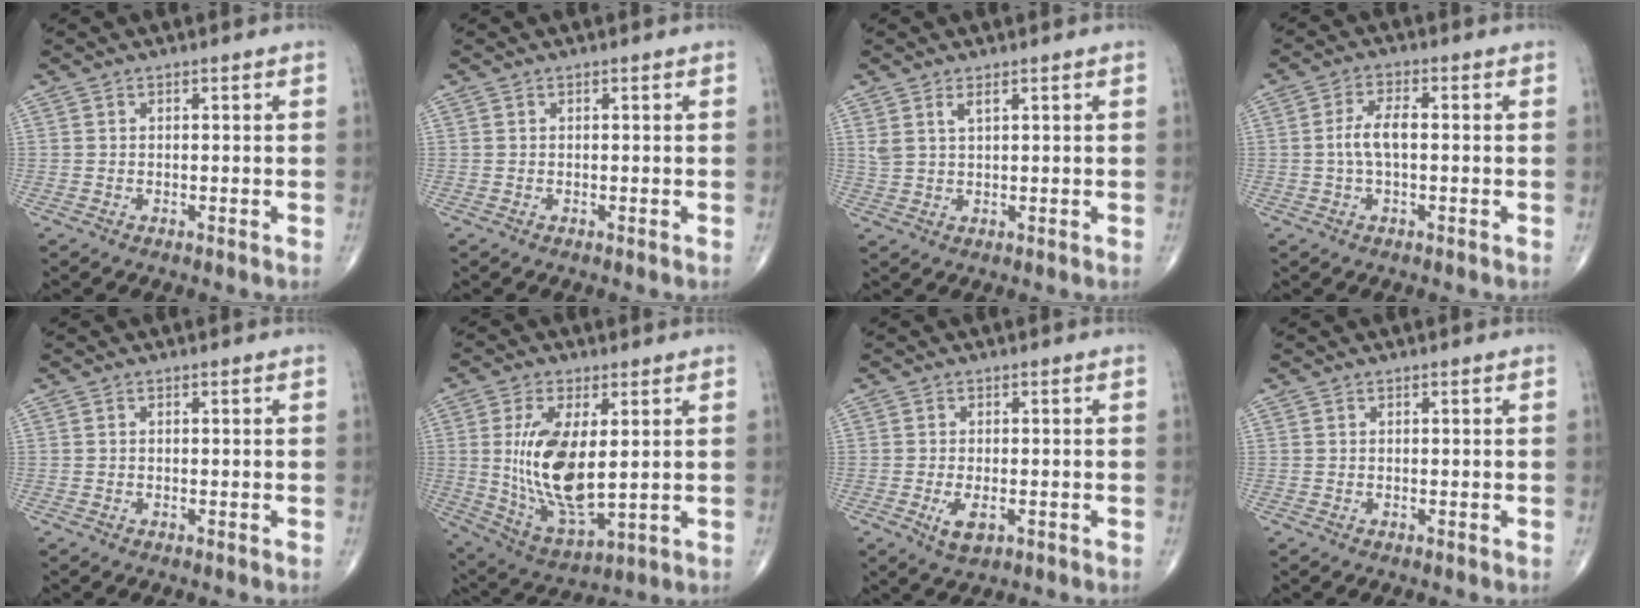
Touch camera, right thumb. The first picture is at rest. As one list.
[{"total": 0.0}, {"total": 2.7, "force": [1.6, 0.9, 2.1], "torque": [-0.046, -0.004, 0.038]}, {"total": 4.8, "force": [-0.2, 2.0, 4.4], "torque": [-0.095, 0.013, -0.007]}, {"total": 0.0}, {"total": 15.5, "force": [1.8, 6.9, 13.8], "torque": [-0.262, -0.023, 0.048]}, {"total": 3.9, "force": [-1.3, 1.8, 3.2], "torque": [-0.057, -0.006, -0.017]}, {"total": 0.0}]